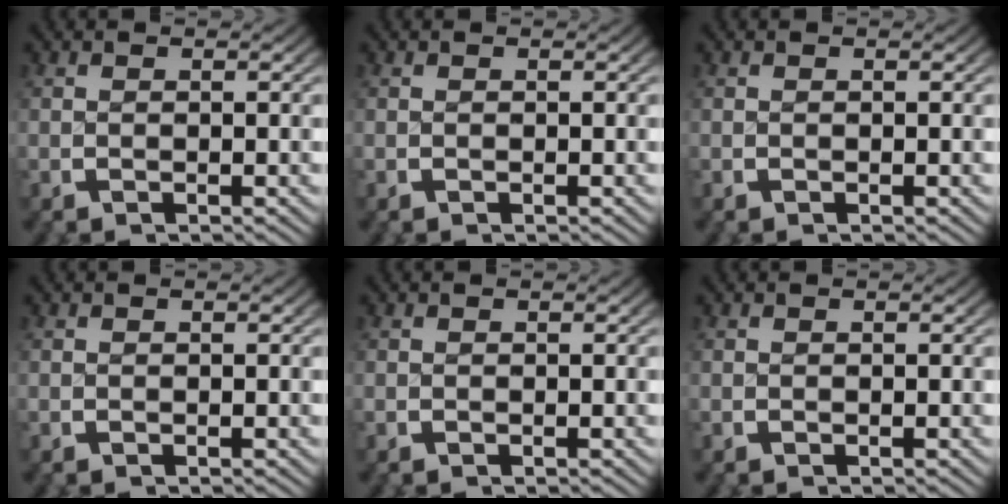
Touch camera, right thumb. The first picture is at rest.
{"total": 0.0}
{"total": 0.0}
{"total": 0.0}
{"total": 0.0}
{"total": 0.0}